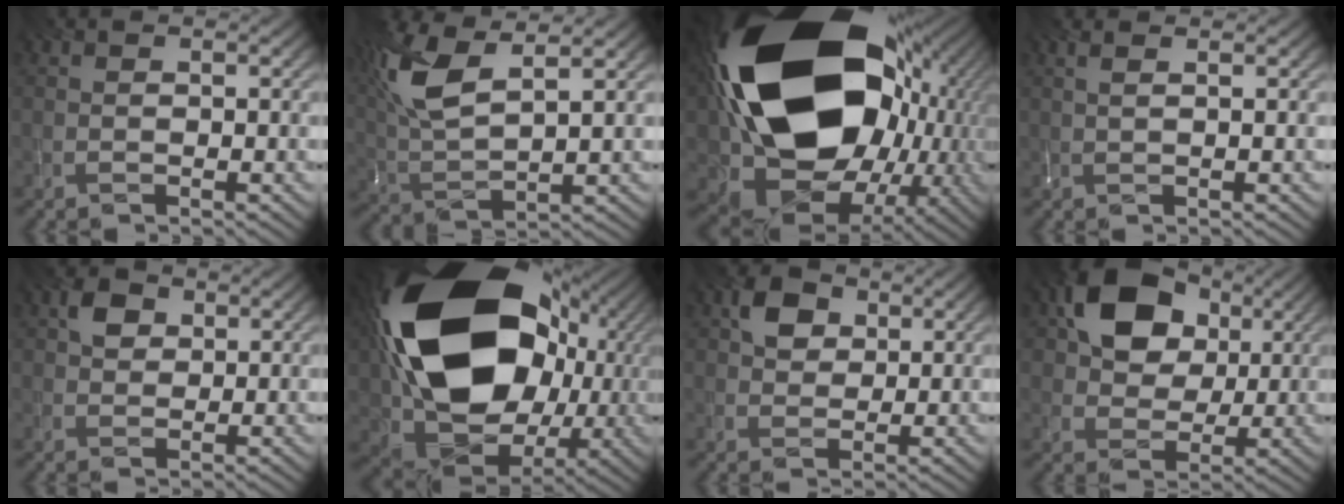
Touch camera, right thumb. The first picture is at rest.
{"total": 12.1, "force": [5.7, 4.6, 9.6], "torque": [-0.254, 0.020, 0.115]}
{"total": 23.4, "force": [1.9, 16.5, 16.4], "torque": [-0.339, -0.089, 0.076]}
{"total": 1.6, "force": [0.8, 0.0, 1.4], "torque": [-0.038, 0.007, 0.018]}
{"total": 3.0, "force": [1.1, 2.3, 1.6], "torque": [-0.037, 0.007, 0.015]}
{"total": 22.8, "force": [4.4, 16.5, 15.1], "torque": [-0.362, -0.029, 0.098]}
{"total": 4.5, "force": [1.7, 3.3, 2.4], "torque": [-0.054, 0.009, 0.022]}
{"total": 12.3, "force": [4.1, 8.8, 7.5], "torque": [-0.144, 0.011, 0.066]}